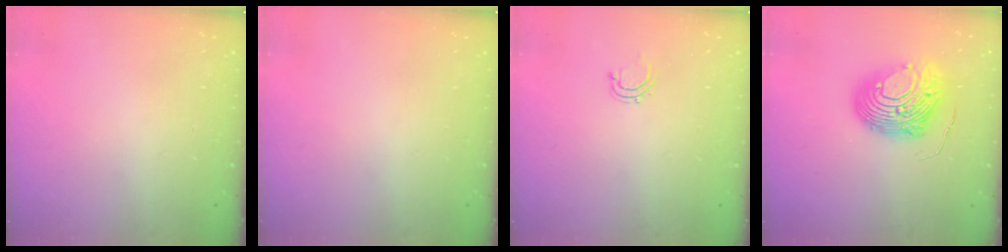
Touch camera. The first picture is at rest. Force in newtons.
{"total": 0.0}
{"total": 2.8, "press": 2.8, "slide": 0.5}
{"total": 13.5, "press": 13.4, "slide": 1.4}